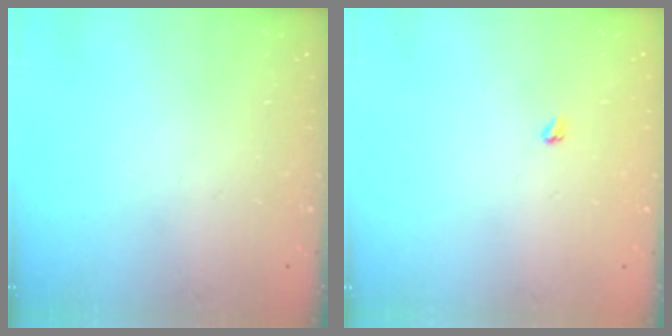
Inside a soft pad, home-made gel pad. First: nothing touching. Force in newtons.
{"total": 2.4, "press": 2.4, "slide": 0.4}